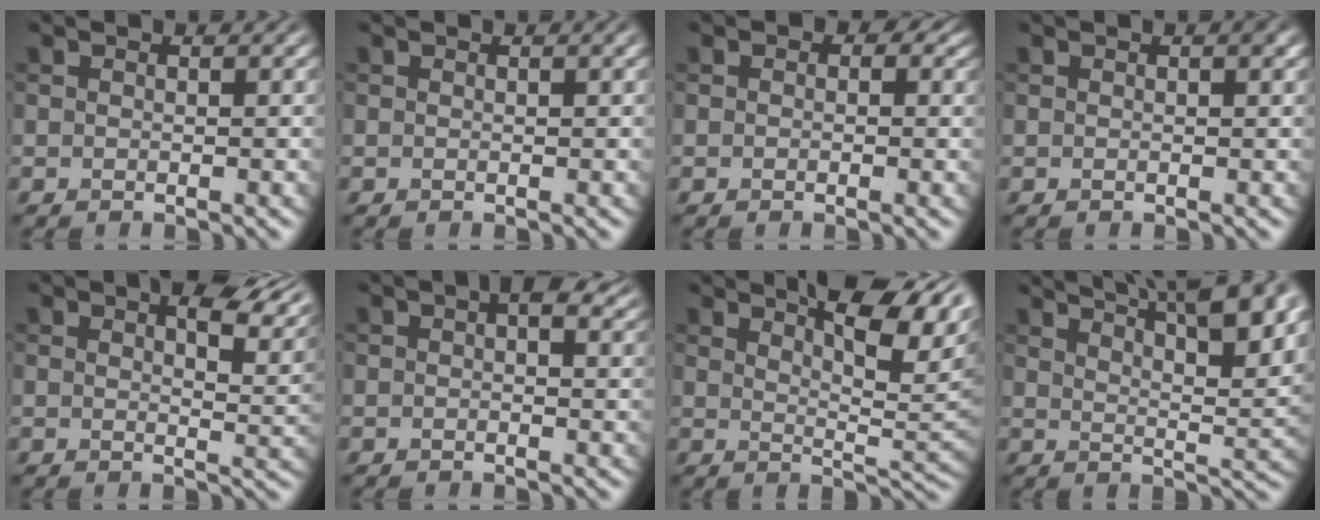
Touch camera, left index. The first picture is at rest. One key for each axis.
{"total": 1.2, "fx": 0.5, "fy": 0.3, "fz": 1.0, "tx": -0.010, "ty": 0.007, "tz": 0.007}
{"total": 2.0, "fx": 0.6, "fy": 1.4, "fz": 1.2, "tx": -0.005, "ty": 0.001, "tz": -0.004}
{"total": 1.1, "fx": 0.6, "fy": 0.3, "fz": 0.9, "tx": -0.011, "ty": 0.003, "tz": 0.009}
{"total": 7.3, "fx": 4.3, "fy": 2.6, "fz": 5.2, "tx": -0.053, "ty": 0.011, "tz": 0.058}
{"total": 4.1, "fx": 2.0, "fy": 1.6, "fz": 3.1, "tx": -0.035, "ty": 0.005, "tz": 0.025}
{"total": 8.4, "fx": 4.5, "fy": 2.3, "fz": 6.6, "tx": -0.091, "ty": 0.007, "tz": 0.075}
{"total": 12.9, "fx": 8.7, "fy": 3.9, "fz": 8.7, "tx": -0.085, "ty": 0.032, "tz": 0.090}